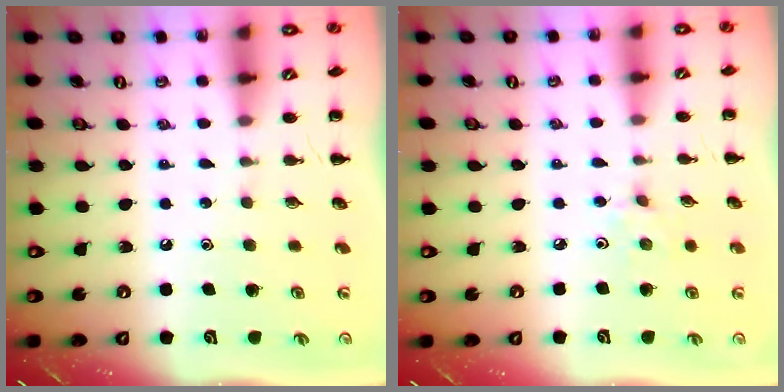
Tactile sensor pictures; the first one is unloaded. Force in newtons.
{"total": 2.5, "press": 2.4, "slide": 0.9}